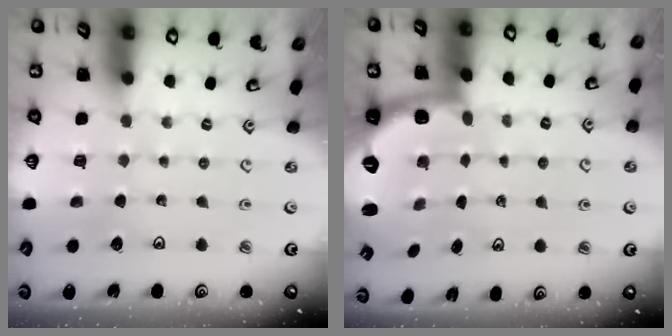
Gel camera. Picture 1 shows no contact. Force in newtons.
{"total": 2.7, "press": 1.6, "slide": 2.1}